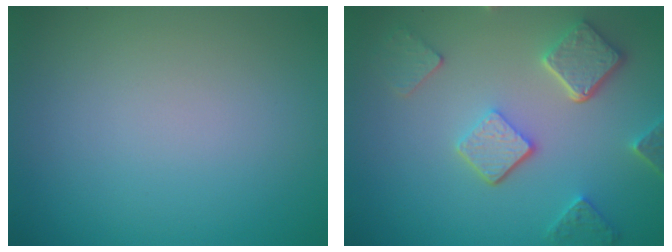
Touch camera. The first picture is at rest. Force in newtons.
{"total": 4.9, "press": 3.8, "slide": 3.0}